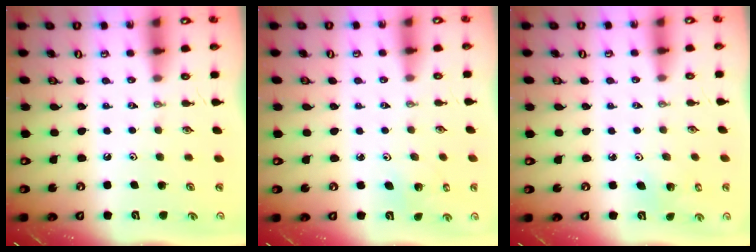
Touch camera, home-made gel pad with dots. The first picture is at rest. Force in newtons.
{"total": 2.3, "press": 2.3, "slide": 0.2}
{"total": 2.7, "press": 2.7, "slide": 0.2}